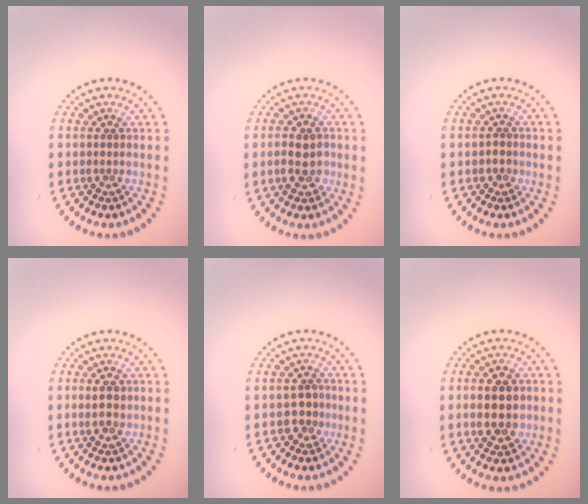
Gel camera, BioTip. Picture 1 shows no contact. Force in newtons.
{"total": 2.8, "press": 2.7, "slide": 0.3}
{"total": 0.6, "press": 0.5, "slide": 0.3}
{"total": 2.1, "press": 2.1, "slide": 0.2}
{"total": 2.1, "press": 2.0, "slide": 0.5}
{"total": 4.6, "press": 4.6, "slide": 0.3}